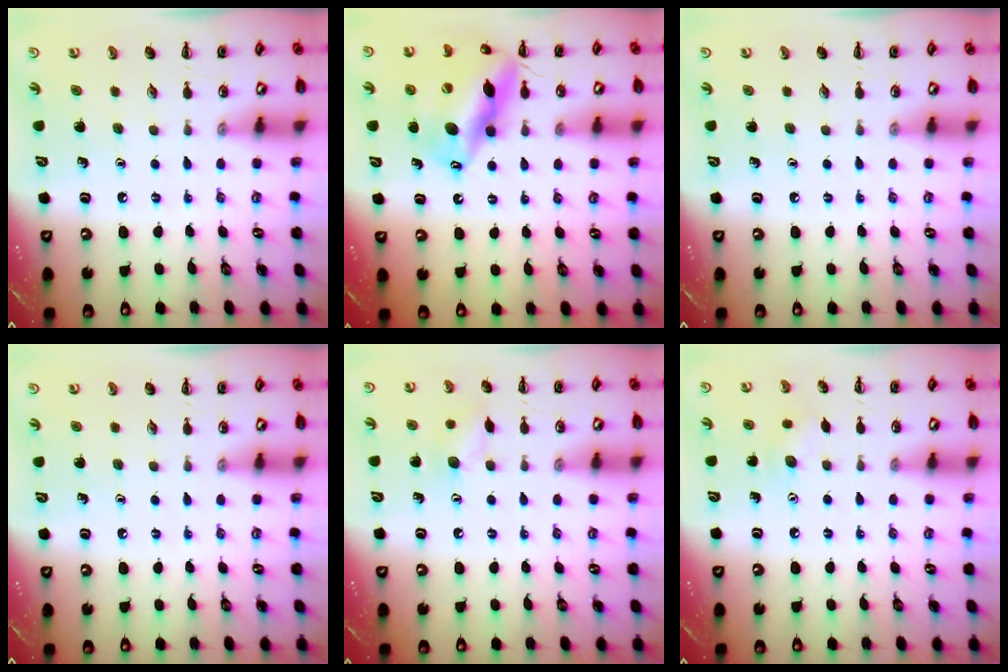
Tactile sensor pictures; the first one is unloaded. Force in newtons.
{"total": 16.8, "press": 16.6, "slide": 2.8}
{"total": 0.0}
{"total": 0.0}
{"total": 6.5, "press": 6.4, "slide": 0.8}
{"total": 5.1, "press": 5.1, "slide": 0.9}